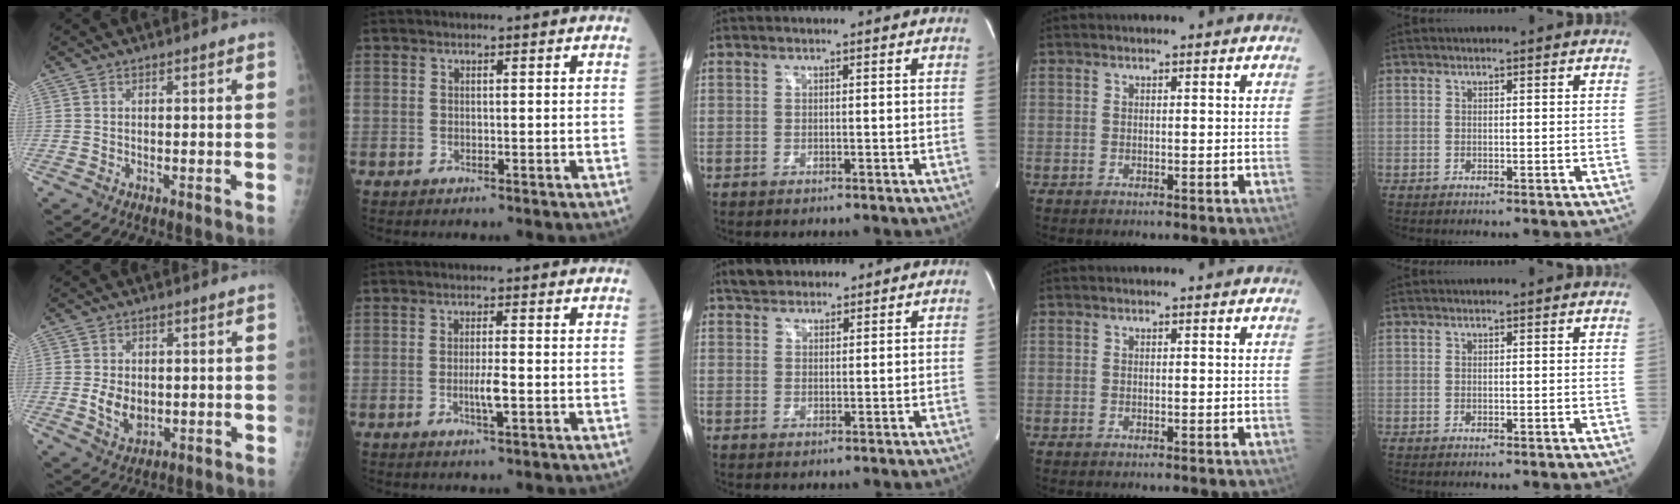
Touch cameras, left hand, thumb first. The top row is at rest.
{"thumb": {"total": 5.3, "force": [-0.3, 3.8, 3.7], "torque": [-0.051, -0.010, 0.002]}, "index": {"total": 2.6, "force": [-0.8, 0.0, 2.5], "torque": [-0.047, -0.007, -0.016]}, "middle": {"total": 4.2, "force": [3.4, 2.1, 1.2], "torque": [-0.023, 0.018, 0.060]}}